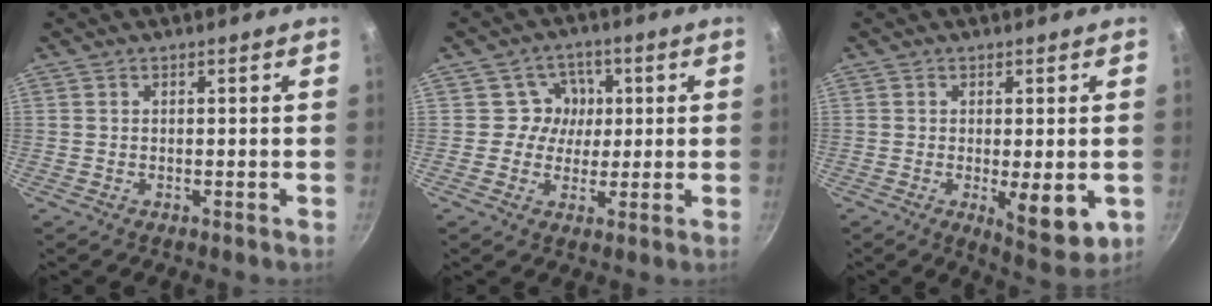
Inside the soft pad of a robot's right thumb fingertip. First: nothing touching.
{"total": 5.9, "force": [0.9, 5.7, 1.2], "torque": [0.029, 0.011, 0.003]}
{"total": 8.1, "force": [-1.8, 2.8, 7.4], "torque": [-0.095, -0.021, -0.020]}